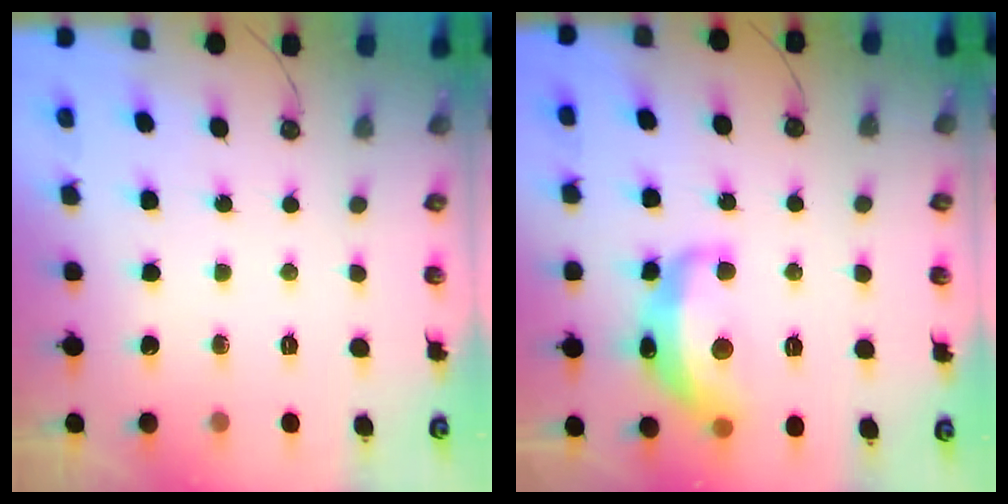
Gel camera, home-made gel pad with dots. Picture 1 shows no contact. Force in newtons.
{"total": 7.9, "press": 7.8, "slide": 1.0}